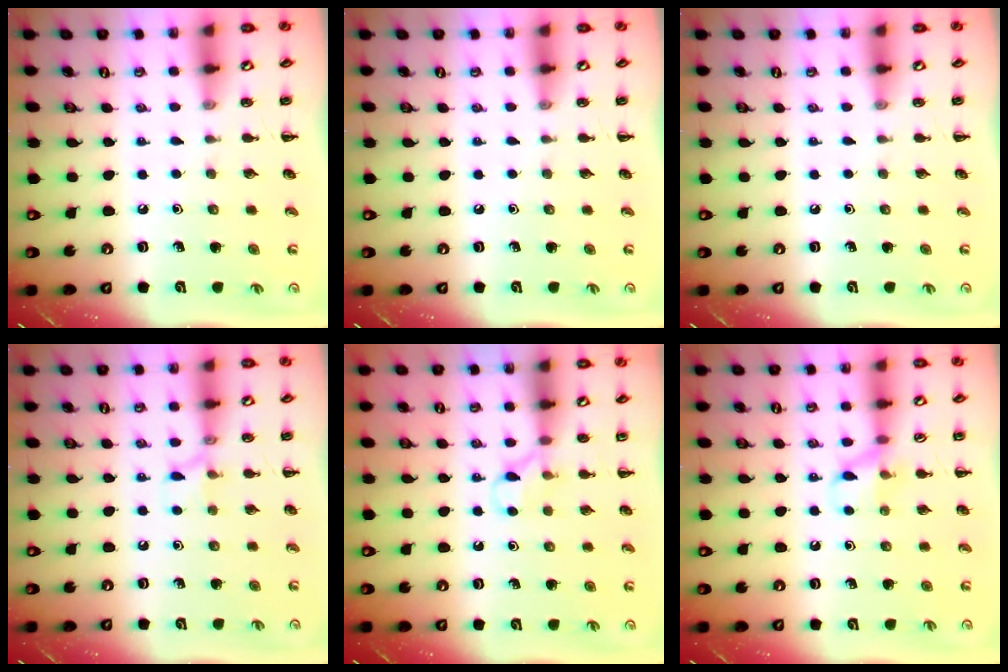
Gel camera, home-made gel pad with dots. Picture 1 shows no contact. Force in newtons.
{"total": 0.0}
{"total": 0.0}
{"total": 6.6, "press": 6.5, "slide": 1.1}
{"total": 5.6, "press": 5.3, "slide": 1.8}
{"total": 8.2, "press": 8.1, "slide": 1.7}